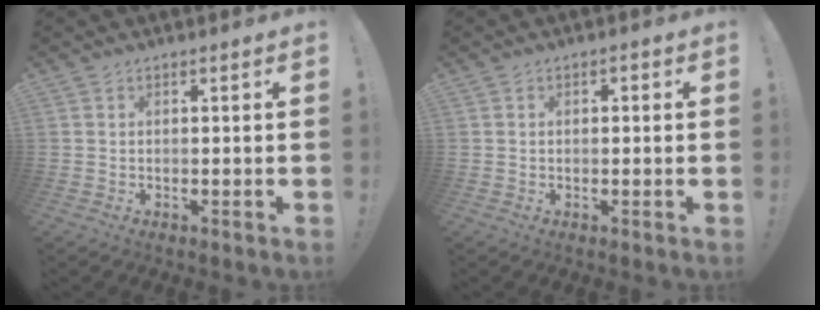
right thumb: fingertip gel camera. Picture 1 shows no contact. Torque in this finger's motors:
{"motor_torque": [-0.30, -0.14, 0.00, 0.12, 0.01]}